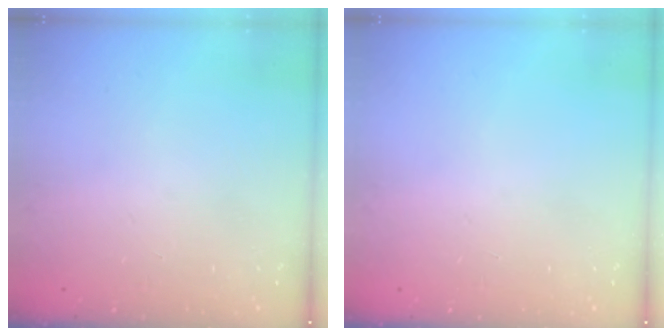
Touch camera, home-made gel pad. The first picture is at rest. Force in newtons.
{"total": 0.0}